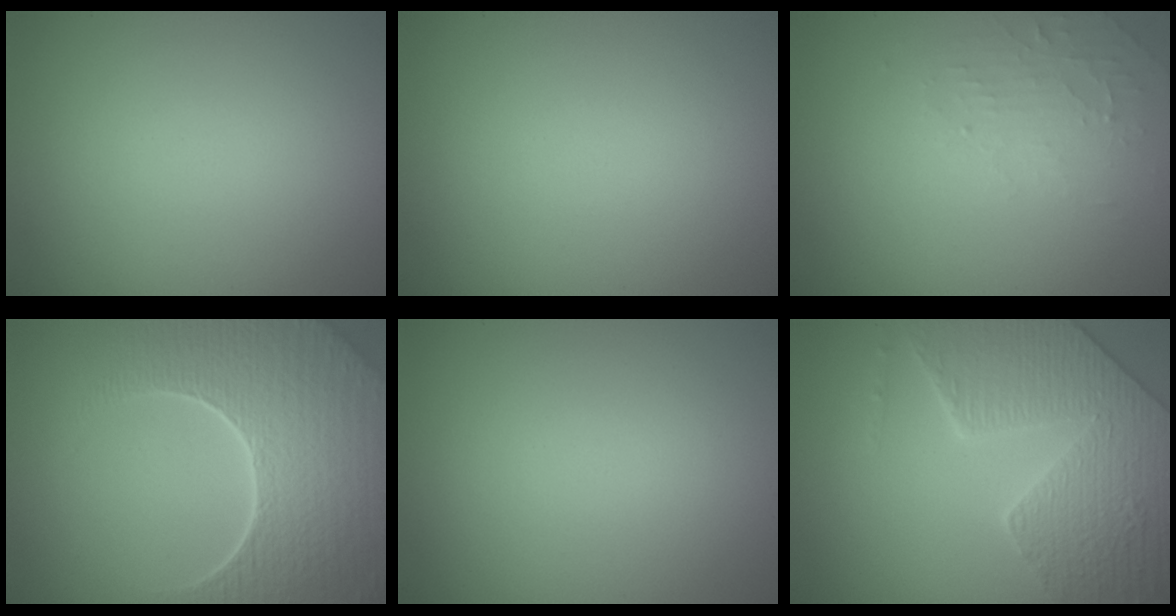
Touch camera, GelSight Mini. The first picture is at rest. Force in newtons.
{"total": 0.0}
{"total": 2.0, "press": 1.9, "slide": 0.4}
{"total": 9.4, "press": 6.7, "slide": 6.6}
{"total": 0.0}
{"total": 7.1, "press": 5.9, "slide": 4.0}